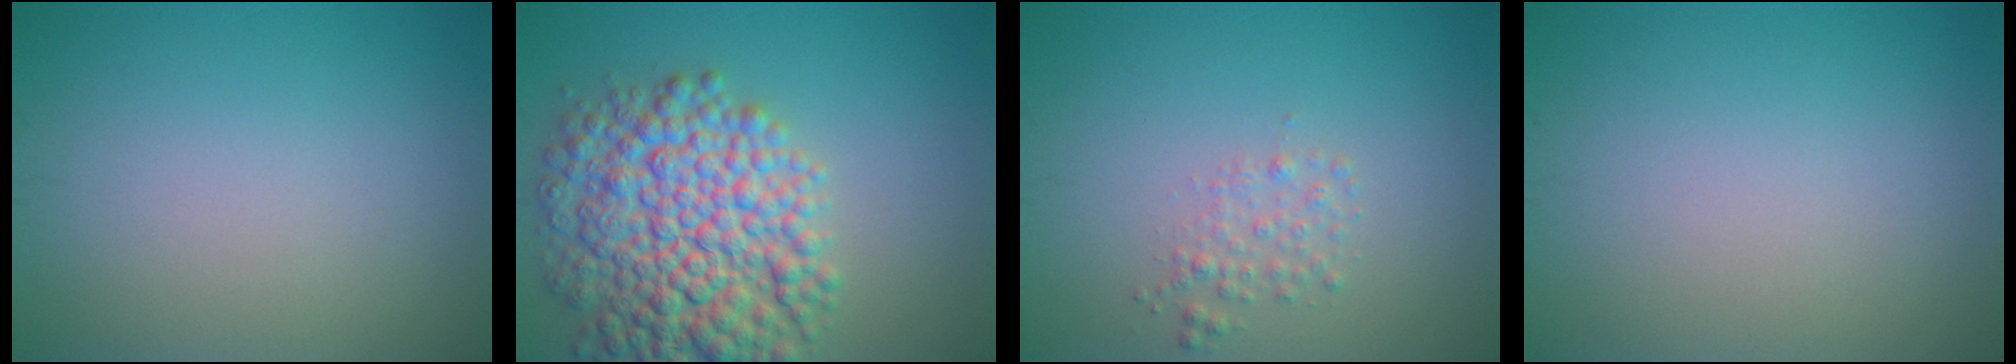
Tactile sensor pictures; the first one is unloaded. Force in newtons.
{"total": 9.8, "press": 9.8, "slide": 0.2}
{"total": 1.5, "press": 1.5, "slide": 0.1}
{"total": 0.0}